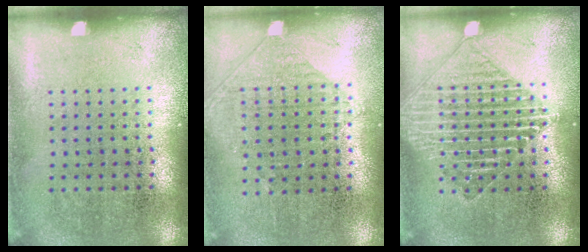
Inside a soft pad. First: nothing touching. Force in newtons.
{"total": 0.9, "press": 0.9, "slide": 0.3}
{"total": 1.7, "press": 1.7, "slide": 0.2}